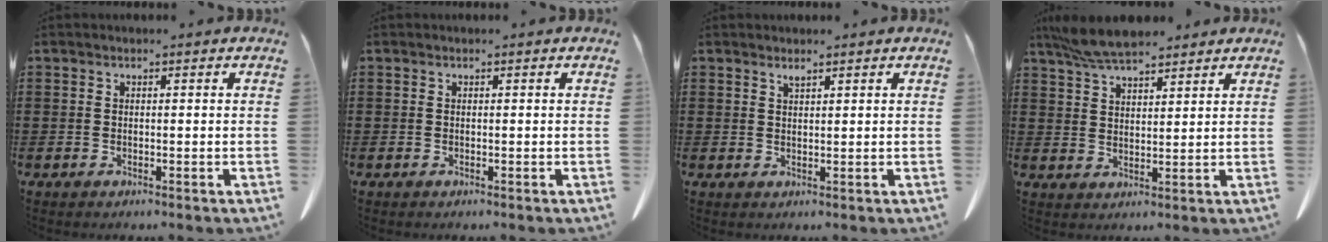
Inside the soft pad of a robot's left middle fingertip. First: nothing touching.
{"total": 0.0}
{"total": 1.3, "force": [1.2, 0.0, 0.5], "torque": [-0.013, -0.004, 0.024]}
{"total": 6.4, "force": [5.6, 1.4, 2.8], "torque": [-0.072, -0.011, 0.105]}